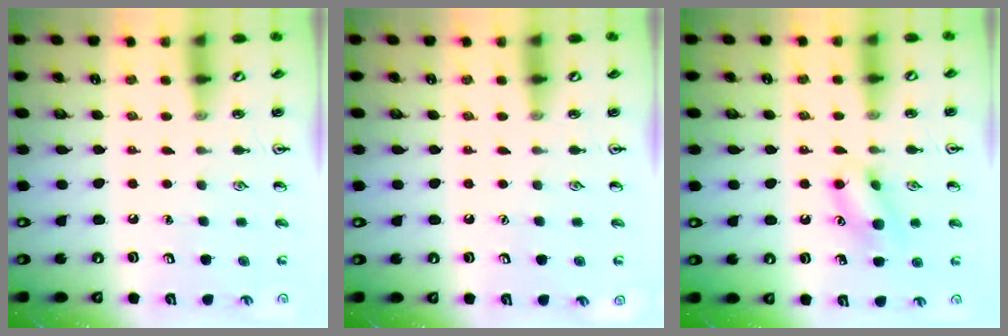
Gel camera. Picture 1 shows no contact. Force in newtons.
{"total": 0.0}
{"total": 10.6, "press": 10.5, "slide": 1.1}